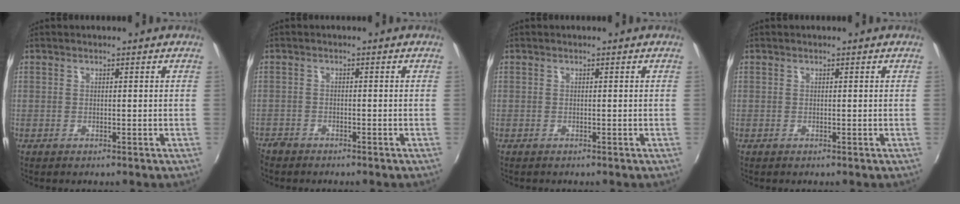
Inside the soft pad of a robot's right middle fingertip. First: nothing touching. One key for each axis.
{"total": 3.3, "fx": -2.9, "fy": 1.4, "fz": 0.5, "tx": -0.025, "ty": -0.011, "tz": -0.058}
{"total": 0.0}
{"total": 0.0}